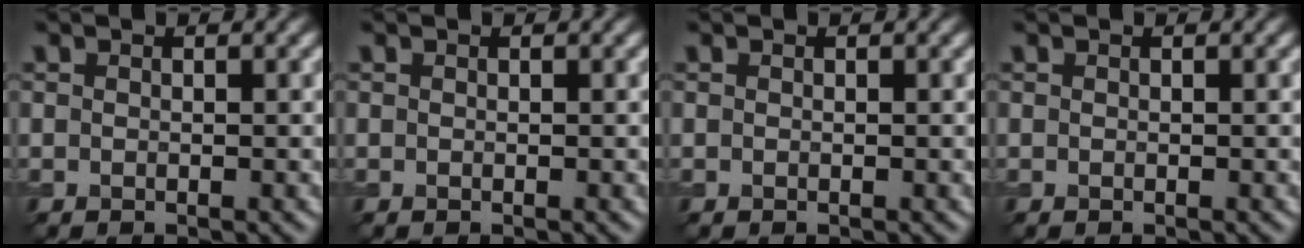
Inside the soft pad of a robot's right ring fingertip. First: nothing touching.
{"total": 0.0}
{"total": 0.0}
{"total": 0.0}